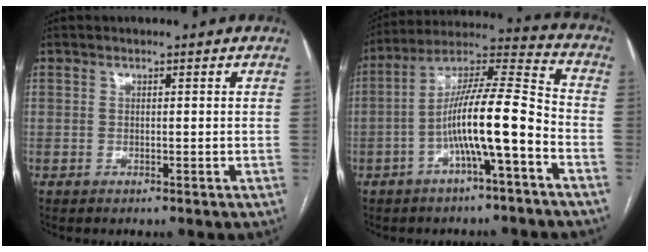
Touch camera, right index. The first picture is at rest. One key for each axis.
{"total": 13.2, "fx": -4.4, "fy": 1.0, "fz": 12.5, "tx": -0.220, "ty": 0.026, "tz": -0.078}